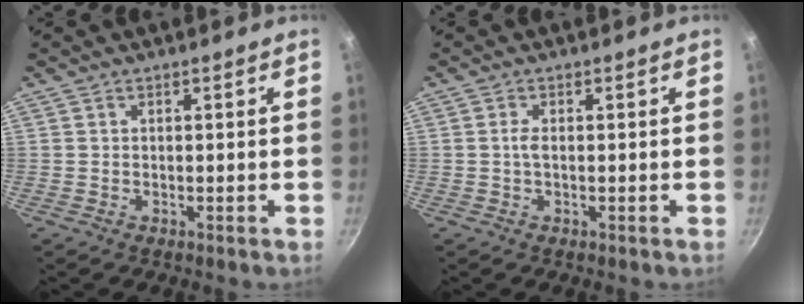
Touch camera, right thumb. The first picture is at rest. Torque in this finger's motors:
{"motor_torque": [0.64, 0.28, 0.41, 0.24, 0.05]}